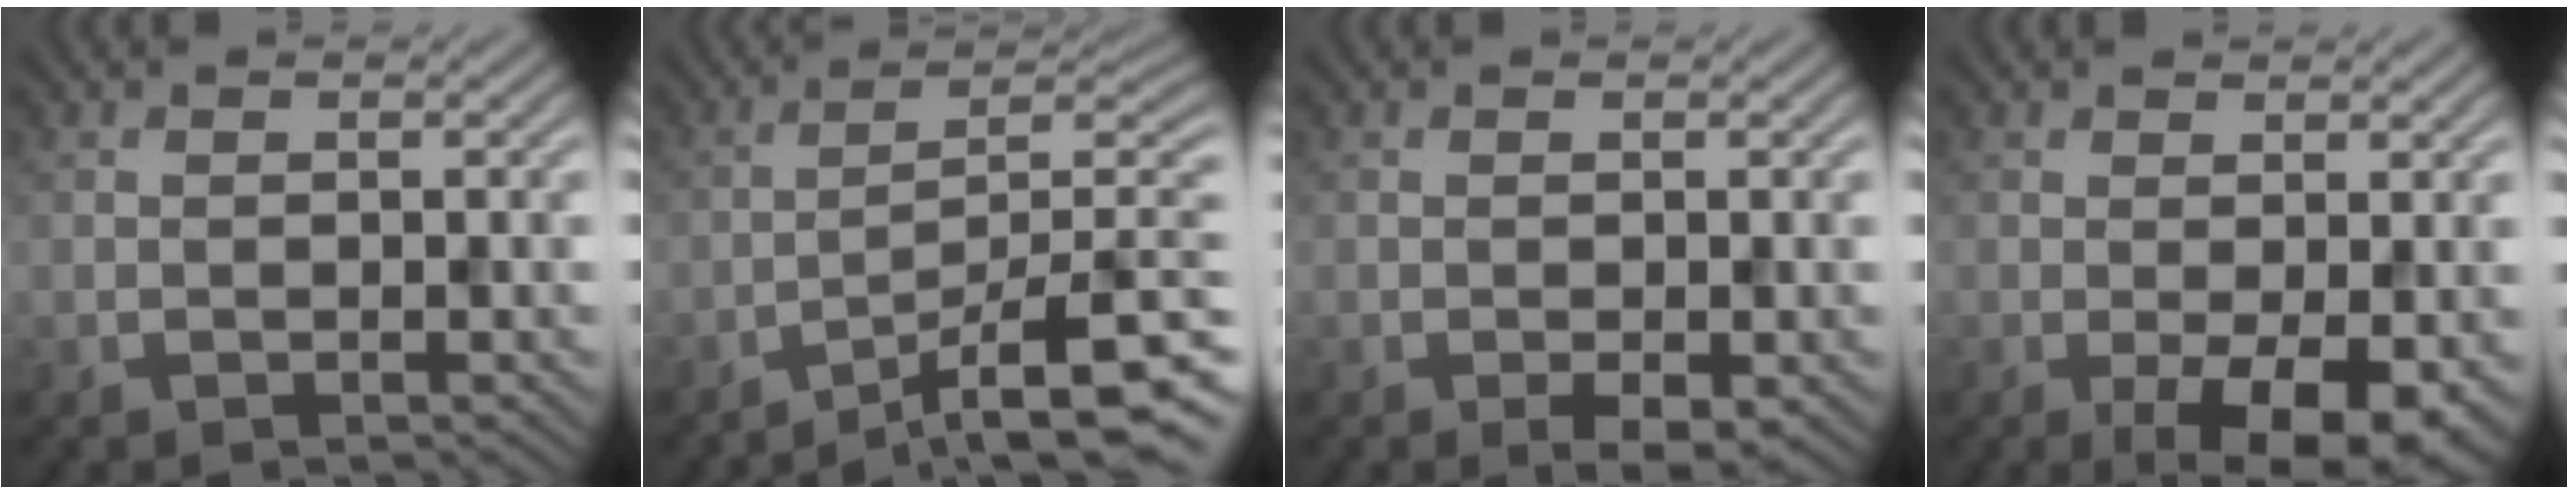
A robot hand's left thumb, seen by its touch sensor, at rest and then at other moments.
{"total": 12.6, "force": [-8.3, 2.3, 9.2], "torque": [-0.134, 0.006, -0.129]}
{"total": 1.9, "force": [-0.7, 0.7, 1.7], "torque": [-0.029, -0.007, -0.011]}
{"total": 6.0, "force": [-1.5, 2.1, 5.4], "torque": [-0.085, -0.009, -0.020]}